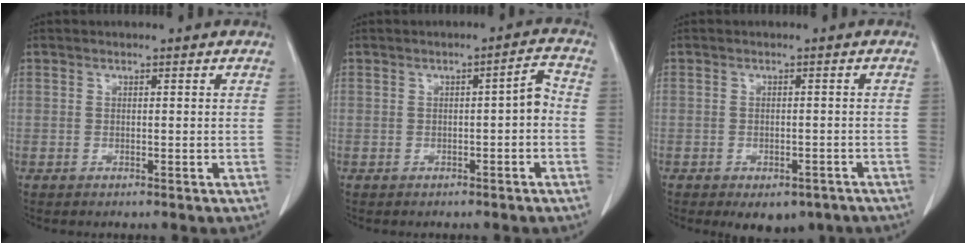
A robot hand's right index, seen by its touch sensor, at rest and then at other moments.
{"total": 3.1, "force": [-0.6, 0.6, 2.9], "torque": [-0.040, 0.015, -0.008]}
{"total": 6.0, "force": [-4.5, 3.3, 2.3], "torque": [-0.011, 0.003, -0.056]}